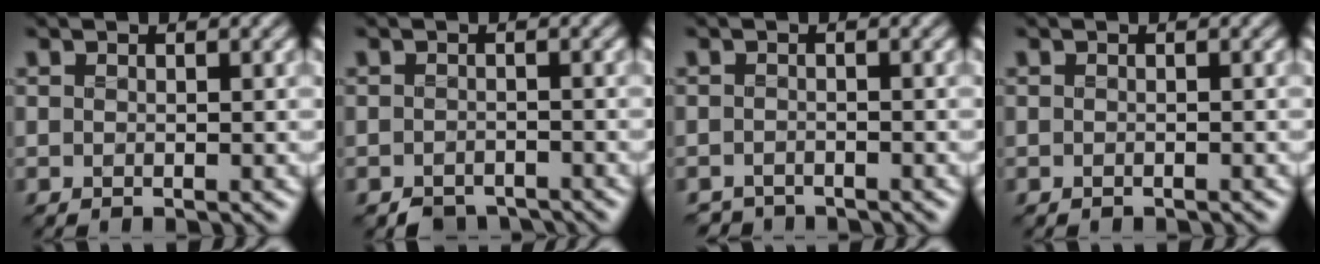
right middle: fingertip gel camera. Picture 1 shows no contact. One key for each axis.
{"total": 2.3, "fx": -2.2, "fy": 0.6, "fz": 0.2, "tx": 0.000, "ty": -0.007, "tz": -0.034}
{"total": 1.7, "fx": -1.7, "fy": 0.1, "fz": -0.3, "tx": 0.007, "ty": -0.008, "tz": -0.029}
{"total": 0.0}